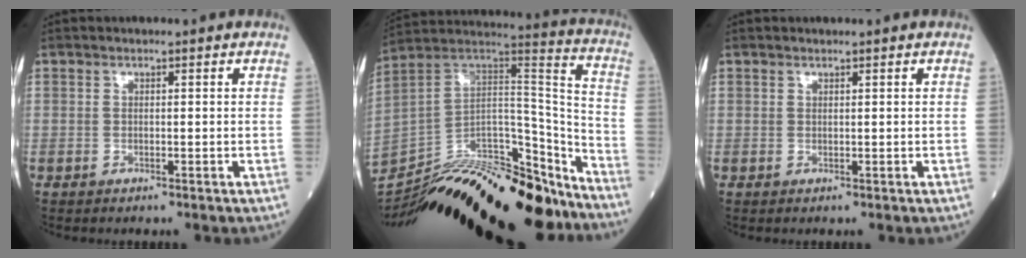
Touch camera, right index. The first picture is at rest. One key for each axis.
{"total": 29.1, "fx": -25.7, "fy": 5.2, "fz": 12.7, "tx": -0.193, "ty": 0.010, "tz": -0.397}
{"total": 0.0}